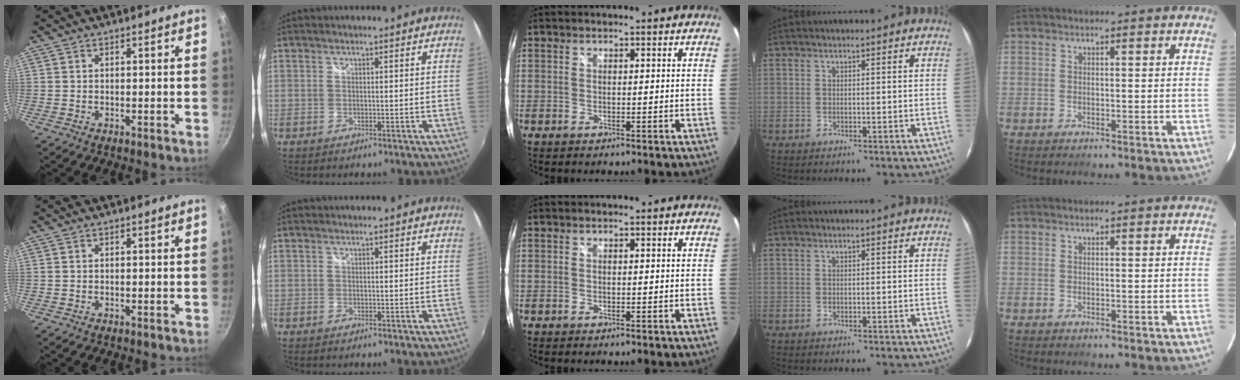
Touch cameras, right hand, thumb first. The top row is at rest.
{}